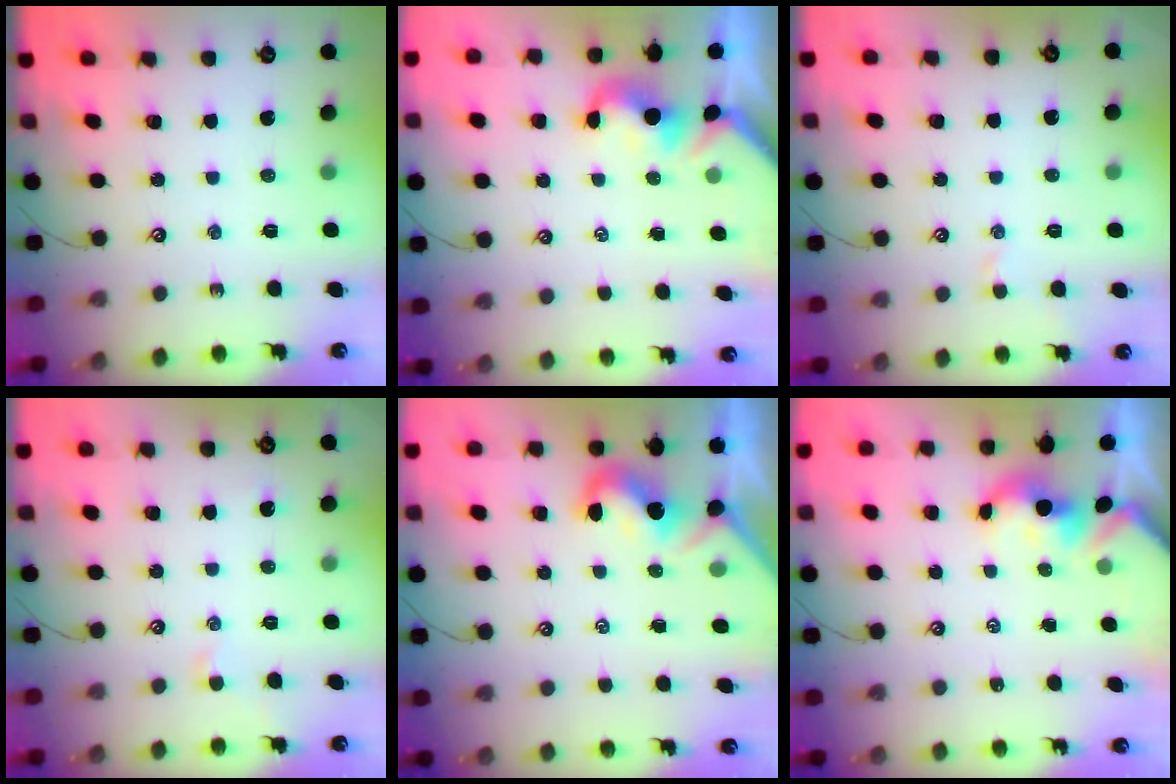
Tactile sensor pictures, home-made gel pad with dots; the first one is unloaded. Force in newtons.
{"total": 1.1, "press": 1.1, "slide": 0.2}
{"total": 0.8, "press": 0.7, "slide": 0.5}
{"total": 0.7, "press": 0.5, "slide": 0.5}
{"total": 2.1, "press": 2.0, "slide": 0.6}
{"total": 1.7, "press": 1.7, "slide": 0.2}